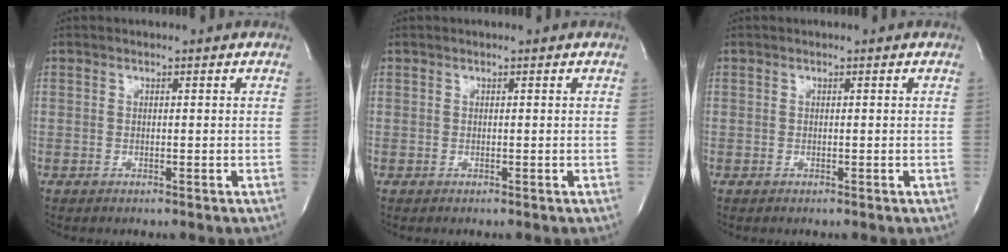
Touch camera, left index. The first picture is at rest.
{"total": 0.0}
{"total": 0.0}